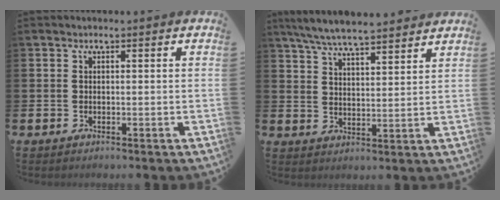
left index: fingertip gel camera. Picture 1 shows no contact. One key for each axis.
{"total": 6.8, "fx": 6.5, "fy": 0.6, "fz": 2.0, "tx": -0.066, "ty": -0.027, "tz": 0.118}